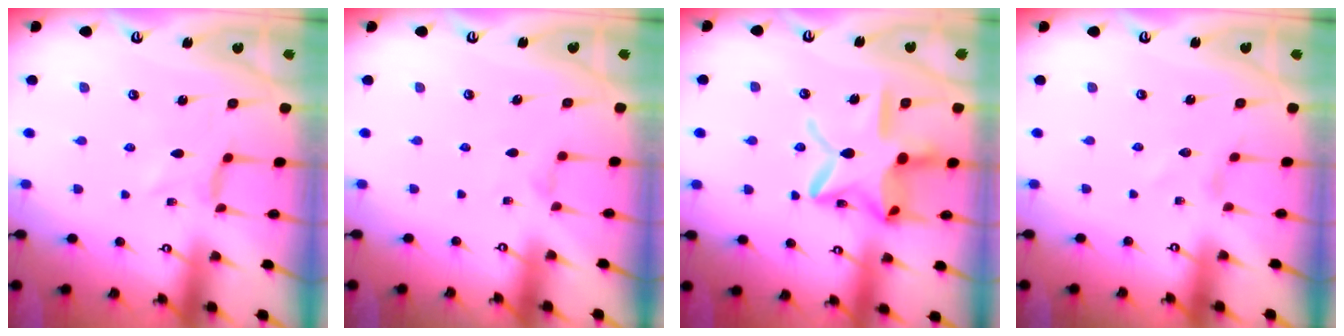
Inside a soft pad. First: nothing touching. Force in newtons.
{"total": 0.9, "press": 0.8, "slide": 0.4}
{"total": 18.8, "press": 18.7, "slide": 1.4}
{"total": 0.0}